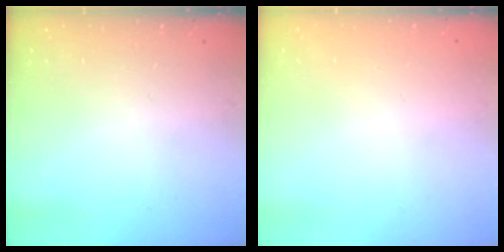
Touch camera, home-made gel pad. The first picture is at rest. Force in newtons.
{"total": 0.7, "press": 0.6, "slide": 0.3}